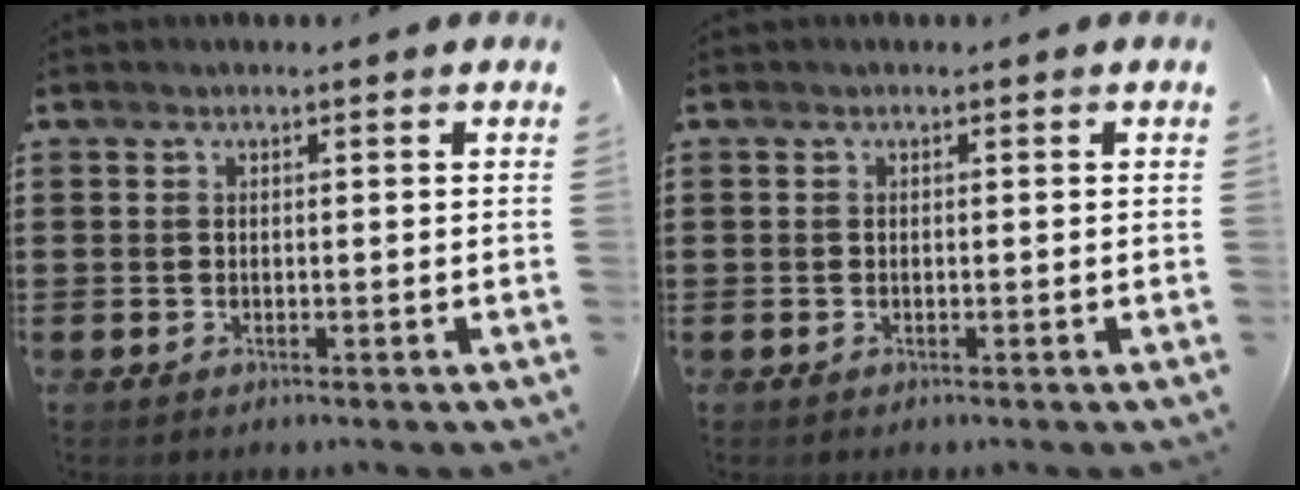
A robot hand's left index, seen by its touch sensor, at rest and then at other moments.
{"total": 0.0}